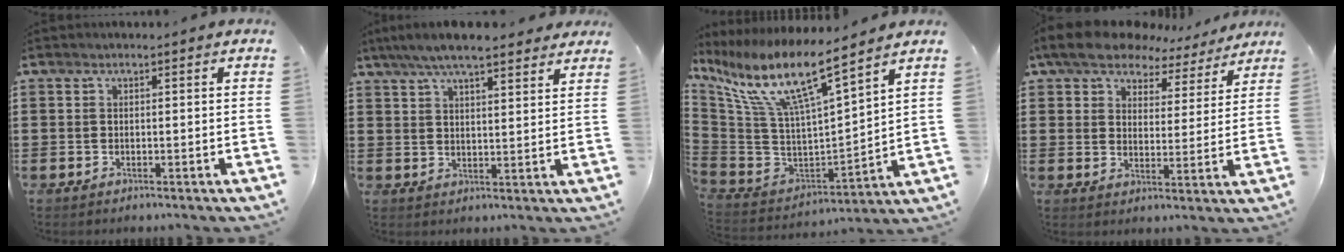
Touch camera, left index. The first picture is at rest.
{"total": 6.7, "force": [5.7, 1.1, 3.3], "torque": [-0.079, -0.009, 0.104]}
{"total": 11.7, "force": [7.3, 2.0, 8.9], "torque": [-0.201, -0.050, 0.120]}
{"total": 7.4, "force": [6.5, 3.0, 1.9], "torque": [-0.067, -0.027, 0.116]}